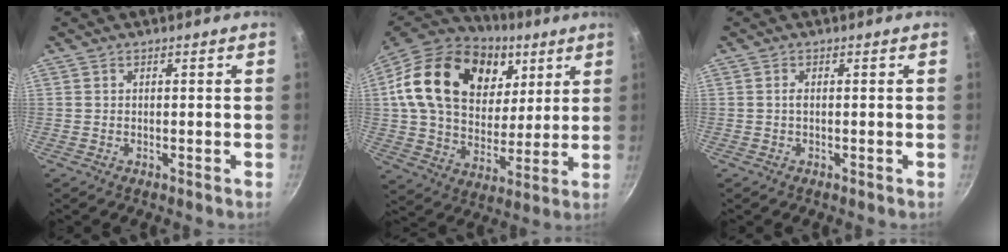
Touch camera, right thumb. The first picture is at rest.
{"total": 27.7, "force": [10.2, 19.1, 17.4], "torque": [-0.287, -0.015, 0.171]}
{"total": 0.8, "force": [0.0, 0.3, 0.8], "torque": [-0.016, 0.002, -0.001]}